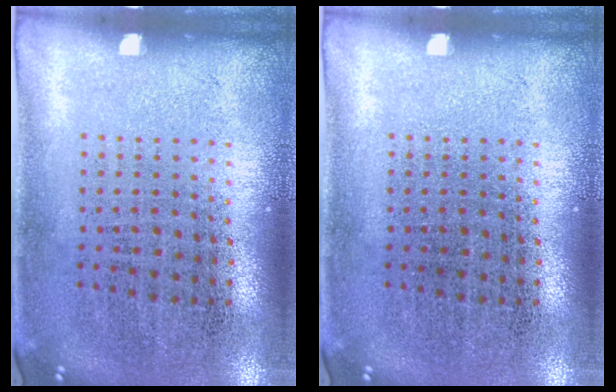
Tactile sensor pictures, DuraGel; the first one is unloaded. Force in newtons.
{"total": 0.0}